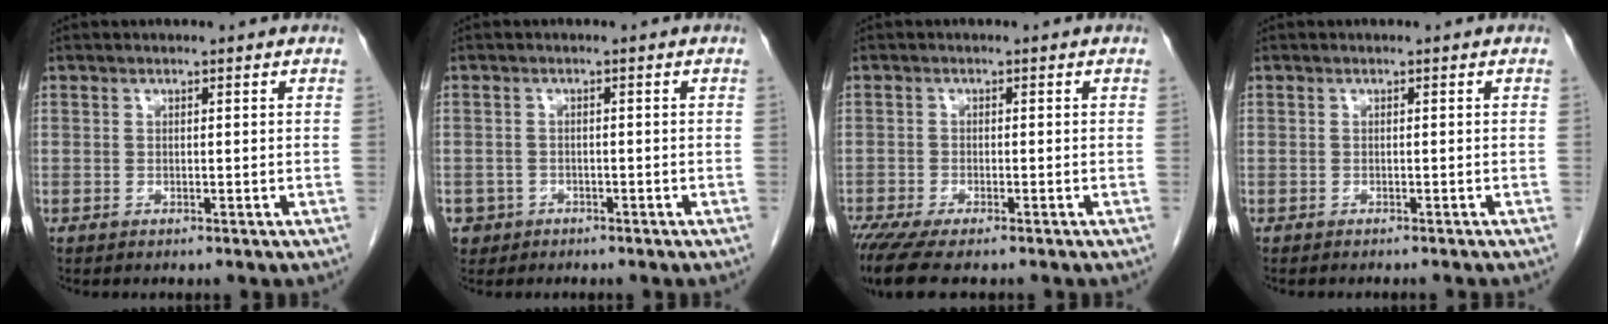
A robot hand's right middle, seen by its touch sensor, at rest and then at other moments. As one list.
[{"total": 2.9, "force": [-1.6, 2.4, 0.1], "torque": [-0.001, 0.008, -0.026]}, {"total": 7.1, "force": [-5.6, 1.2, 4.3], "torque": [-0.072, -0.018, -0.090]}, {"total": 3.4, "force": [-3.2, 0.0, 1.3], "torque": [-0.016, -0.005, -0.039]}]